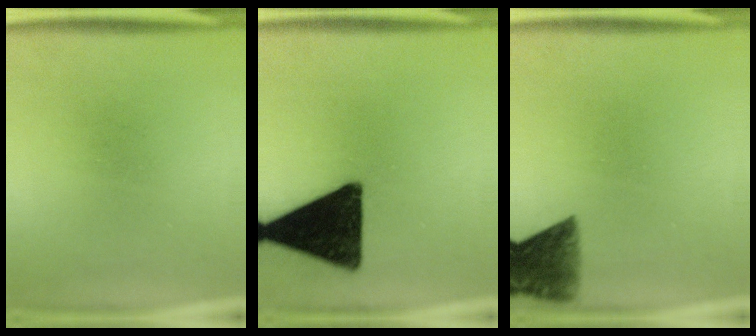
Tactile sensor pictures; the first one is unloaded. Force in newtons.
{"total": 18.8}
{"total": 8.2}